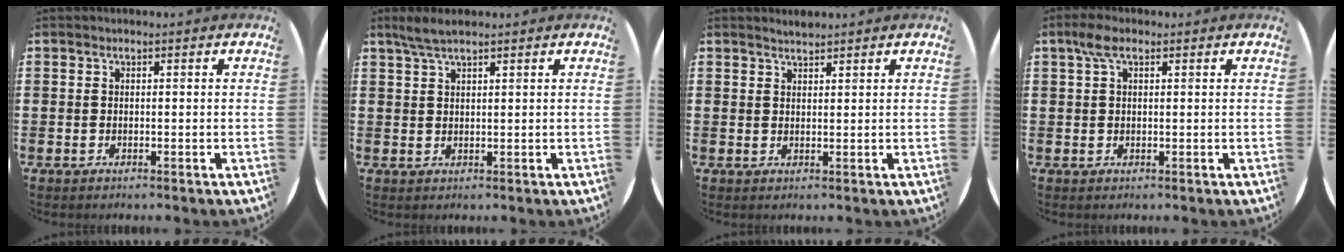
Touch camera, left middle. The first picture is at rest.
{"total": 2.9, "force": [2.2, 0.5, 1.8], "torque": [-0.038, 0.006, 0.040]}
{"total": 1.4, "force": [1.4, 0.1, 0.0], "torque": [-0.001, 0.000, 0.027]}
{"total": 2.9, "force": [1.4, 1.3, 2.2], "torque": [-0.047, 0.009, 0.024]}